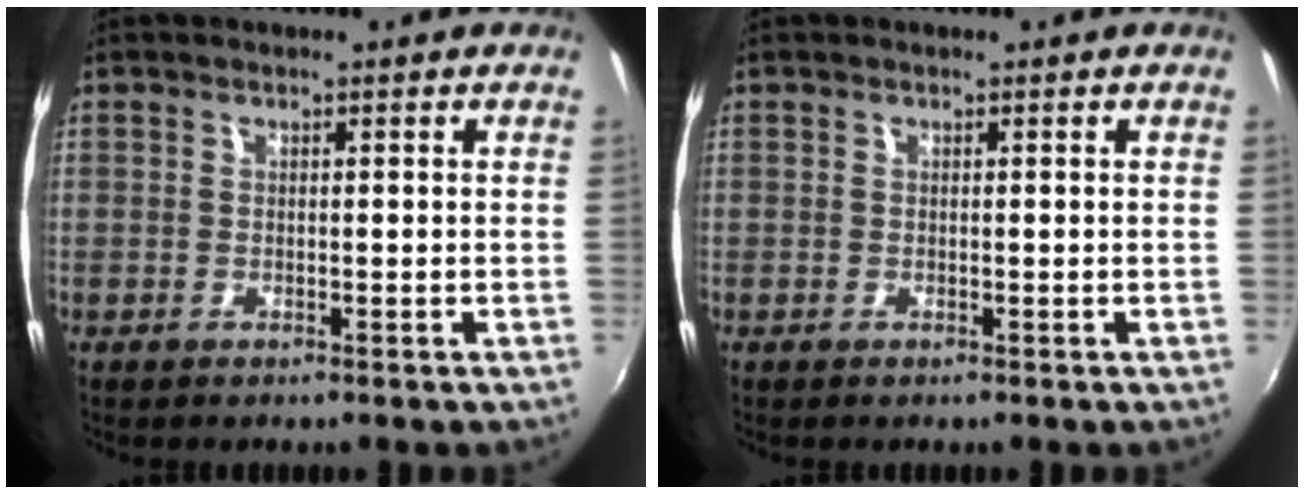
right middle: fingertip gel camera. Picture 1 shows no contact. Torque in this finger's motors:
{"motor_torque": [0.01, -0.01, -0.01, 0.01]}